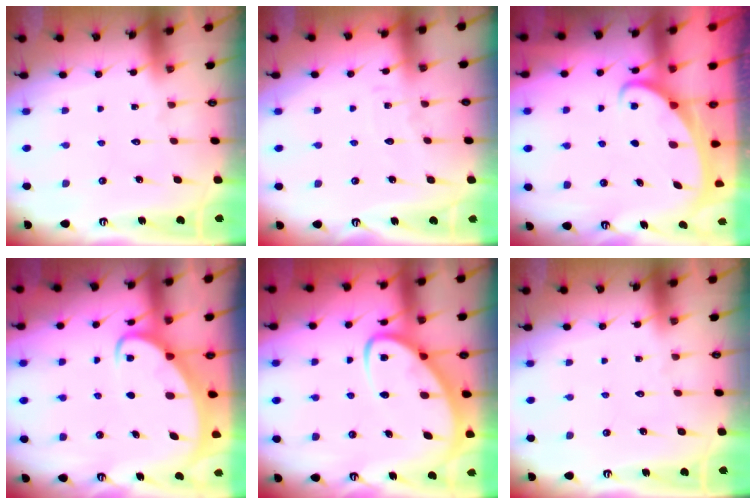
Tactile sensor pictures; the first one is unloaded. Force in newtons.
{"total": 3.6, "press": 3.6, "slide": 0.4}
{"total": 2.2, "press": 2.2, "slide": 0.3}
{"total": 3.4, "press": 3.4, "slide": 0.5}
{"total": 6.6, "press": 6.5, "slide": 0.7}
{"total": 0.0}